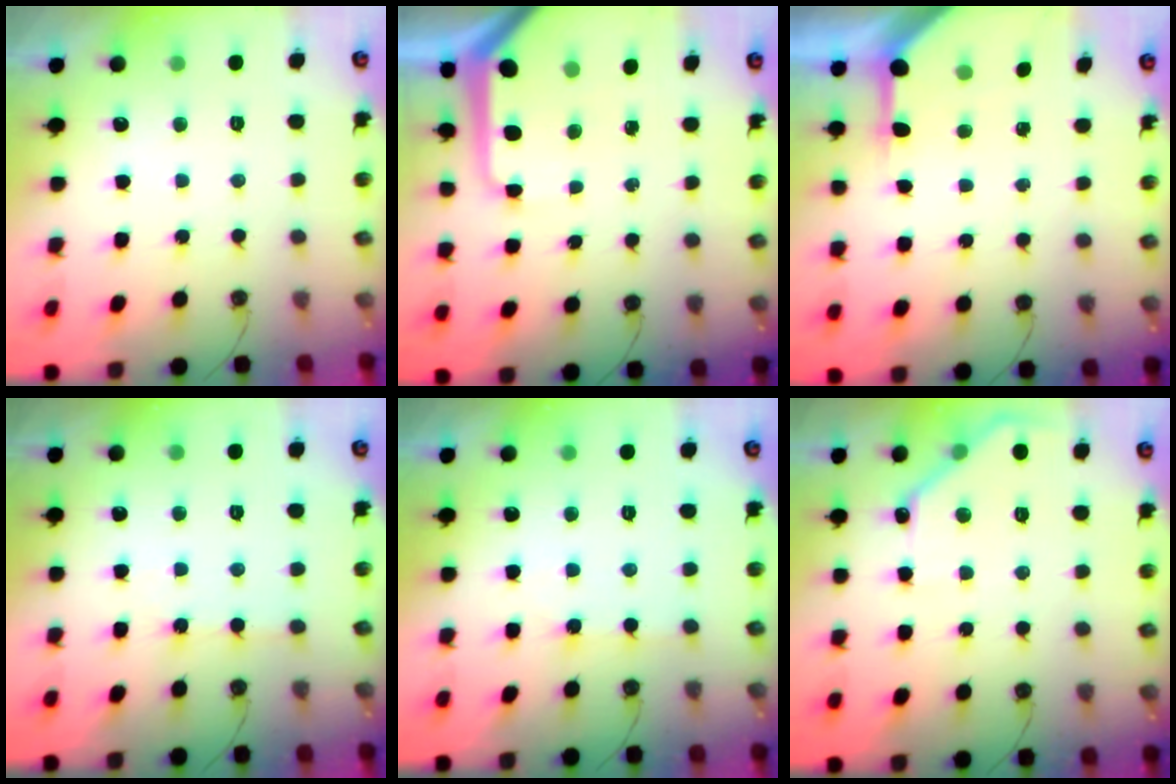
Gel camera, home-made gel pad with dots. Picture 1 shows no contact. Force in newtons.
{"total": 9.1, "press": 9.1, "slide": 0.9}
{"total": 5.0, "press": 5.0, "slide": 0.2}
{"total": 2.5, "press": 2.5, "slide": 0.4}
{"total": 2.9, "press": 2.8, "slide": 0.5}
{"total": 9.5, "press": 9.5, "slide": 0.3}